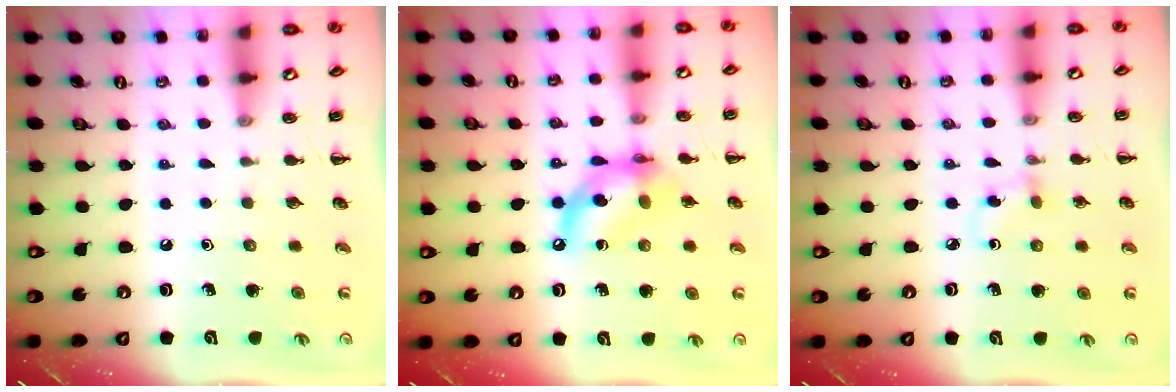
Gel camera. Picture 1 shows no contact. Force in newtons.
{"total": 13.0, "press": 12.7, "slide": 3.1}
{"total": 3.2, "press": 2.9, "slide": 1.3}